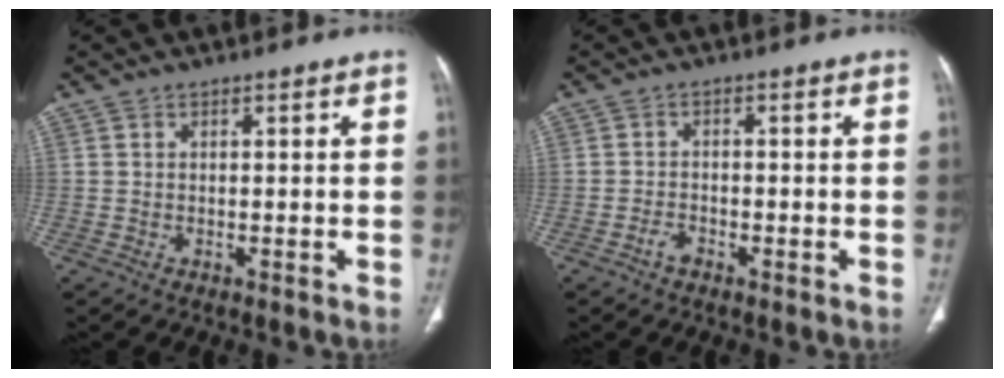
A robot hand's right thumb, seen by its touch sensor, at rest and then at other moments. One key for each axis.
{"total": 2.0, "fx": -1.3, "fy": 1.0, "fz": 1.0, "tx": -0.021, "ty": 0.009, "tz": -0.027}